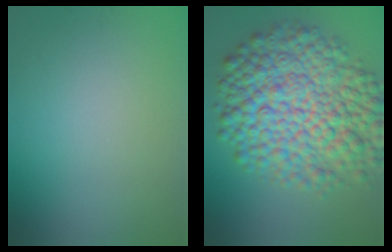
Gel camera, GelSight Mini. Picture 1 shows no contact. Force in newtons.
{"total": 11.6, "press": 11.6, "slide": 0.2}